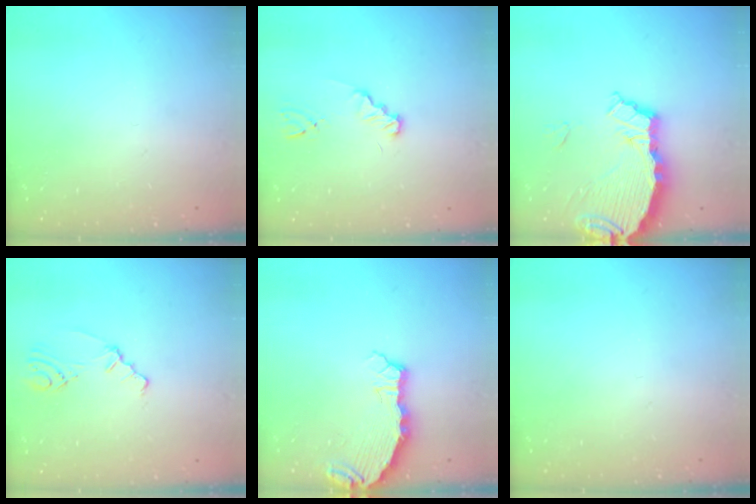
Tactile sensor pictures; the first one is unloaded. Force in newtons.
{"total": 1.3, "press": 1.3, "slide": 0.2}
{"total": 7.2, "press": 7.1, "slide": 0.8}
{"total": 2.2, "press": 2.1, "slide": 0.6}
{"total": 5.8, "press": 5.4, "slide": 2.3}
{"total": 0.0}